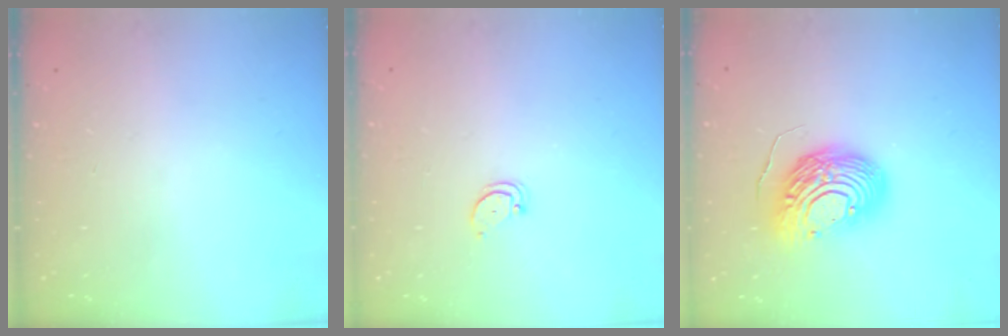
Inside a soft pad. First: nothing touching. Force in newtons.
{"total": 2.7, "press": 2.7, "slide": 0.2}
{"total": 15.7, "press": 15.7, "slide": 1.3}